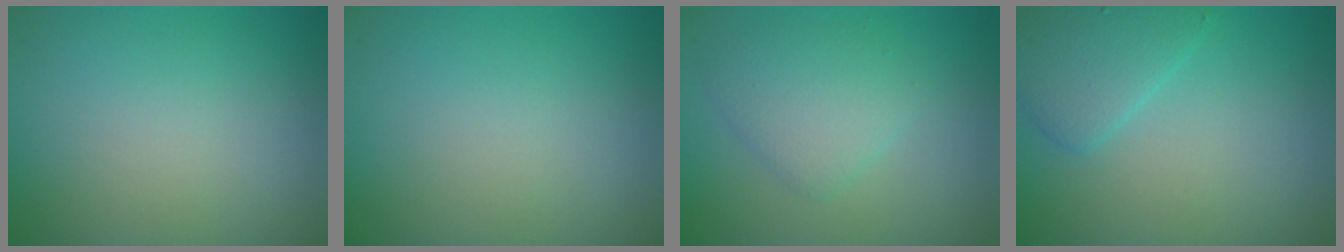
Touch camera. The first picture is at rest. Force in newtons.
{"total": 0.0}
{"total": 2.9, "press": 2.9, "slide": 0.0}
{"total": 2.8, "press": 2.8, "slide": 0.1}